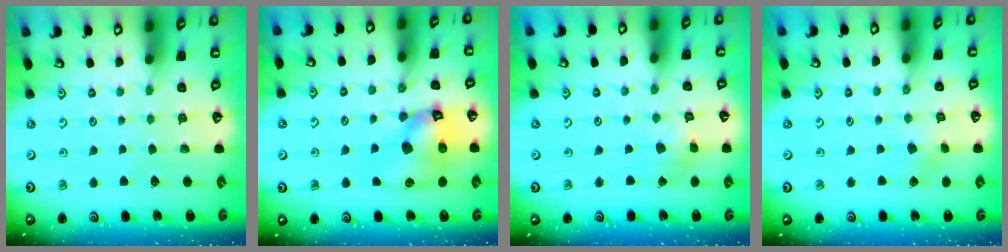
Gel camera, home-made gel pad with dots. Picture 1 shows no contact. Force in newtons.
{"total": 14.6, "press": 14.5, "slide": 2.2}
{"total": 2.2, "press": 2.2, "slide": 0.2}
{"total": 3.2, "press": 3.1, "slide": 0.5}